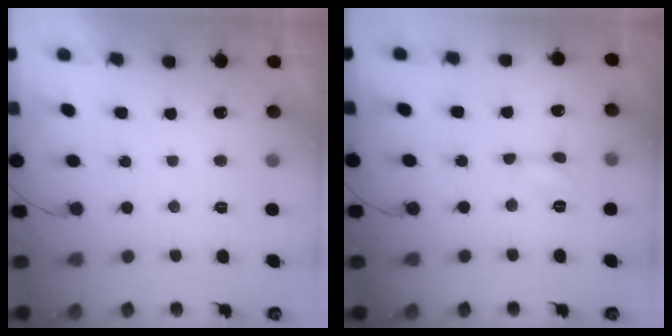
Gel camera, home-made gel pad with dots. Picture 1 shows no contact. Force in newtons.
{"total": 4.3, "press": 4.2, "slide": 0.3}